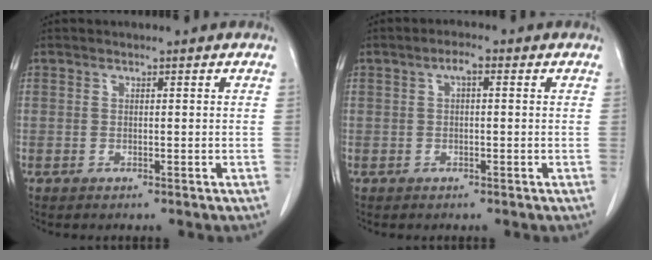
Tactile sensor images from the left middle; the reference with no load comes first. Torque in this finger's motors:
{"motor_torque": [0.77, -0.14, -0.01, 0.01]}